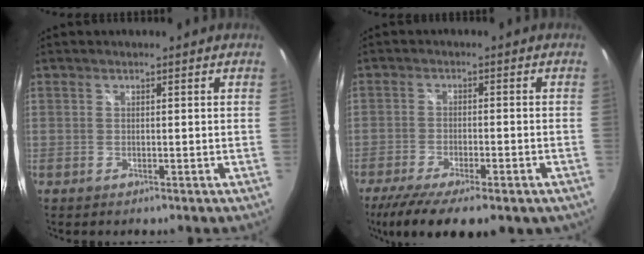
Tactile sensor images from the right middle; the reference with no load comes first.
{"total": 14.3, "force": [-10.0, 4.3, 9.2], "torque": [-0.187, -0.054, -0.153]}